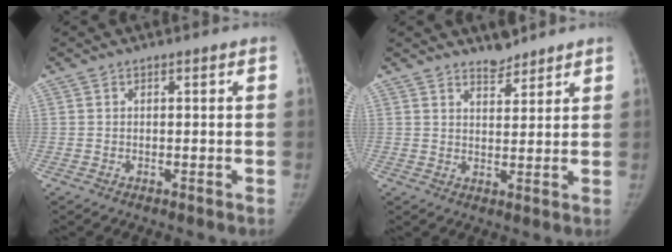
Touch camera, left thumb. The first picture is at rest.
{"total": 3.7, "force": [3.3, 1.3, 0.9], "torque": [0.003, -0.027, 0.054]}